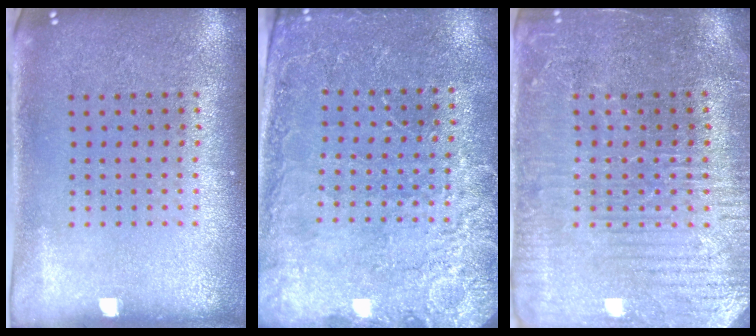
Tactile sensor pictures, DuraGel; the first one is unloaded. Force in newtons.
{"total": 2.7, "press": 2.6, "slide": 0.3}
{"total": 3.7, "press": 3.5, "slide": 1.1}